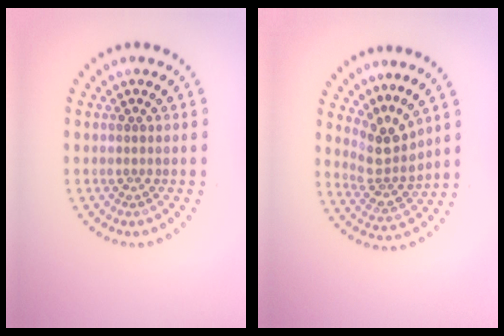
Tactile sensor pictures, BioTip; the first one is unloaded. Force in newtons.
{"total": 3.3, "press": 2.4, "slide": 2.2}